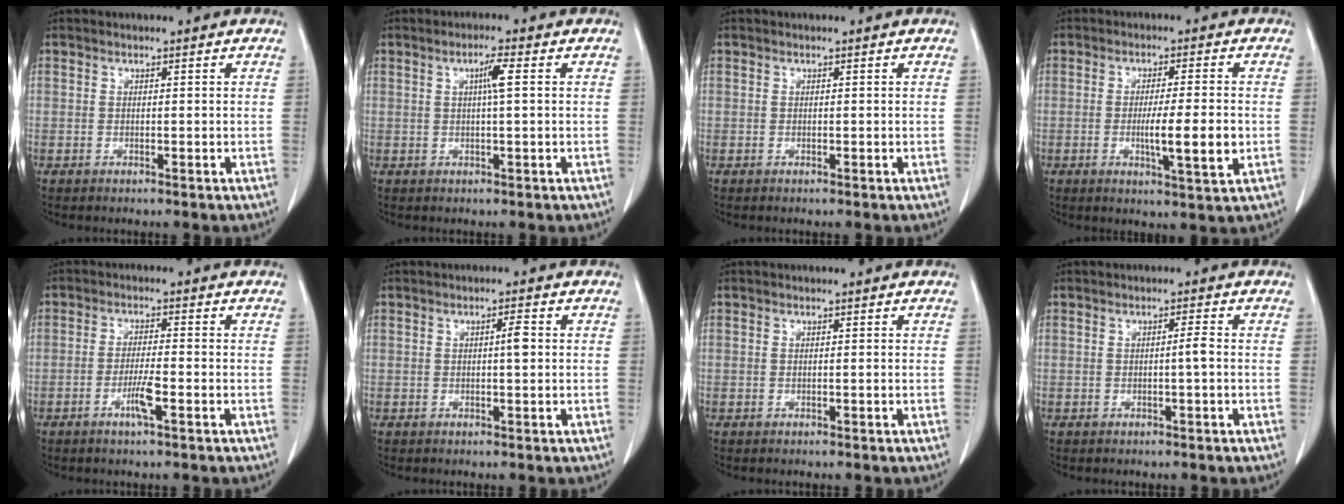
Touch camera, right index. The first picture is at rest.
{"total": 2.9, "force": [0.6, -0.1, 2.8], "torque": [-0.050, 0.003, 0.010]}
{"total": 0.0}
{"total": 7.4, "force": [-1.4, 0.3, 7.3], "torque": [-0.116, -0.013, -0.022]}
{"total": 4.0, "force": [-1.8, 0.0, 3.5], "torque": [-0.068, -0.005, -0.035]}
{"total": 1.9, "force": [0.1, 0.2, 1.9], "torque": [-0.031, 0.002, 0.002]}
{"total": 0.0}
{"total": 1.4, "force": [-0.3, -0.2, 1.4], "torque": [-0.022, 0.001, -0.004]}